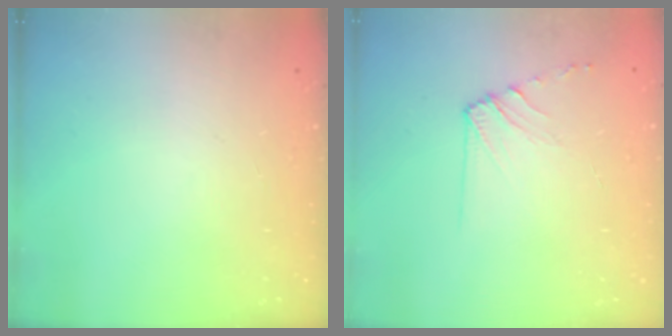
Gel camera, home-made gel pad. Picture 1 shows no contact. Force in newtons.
{"total": 6.8, "press": 6.7, "slide": 0.8}